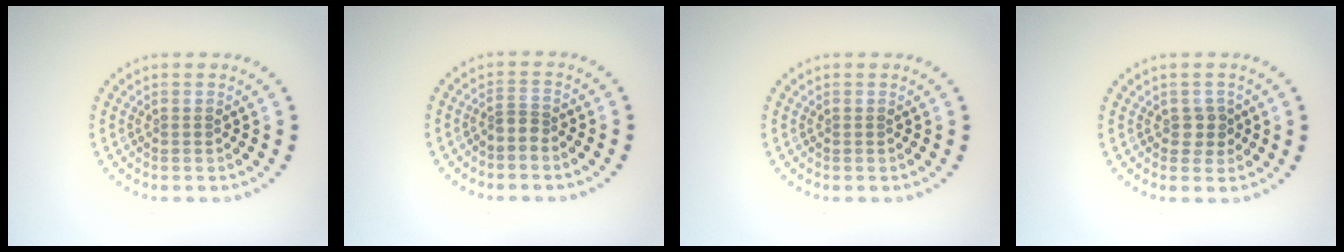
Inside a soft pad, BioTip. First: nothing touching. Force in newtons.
{"total": 1.3, "press": 0.9, "slide": 0.9}
{"total": 0.0}
{"total": 1.5, "press": 1.4, "slide": 0.6}